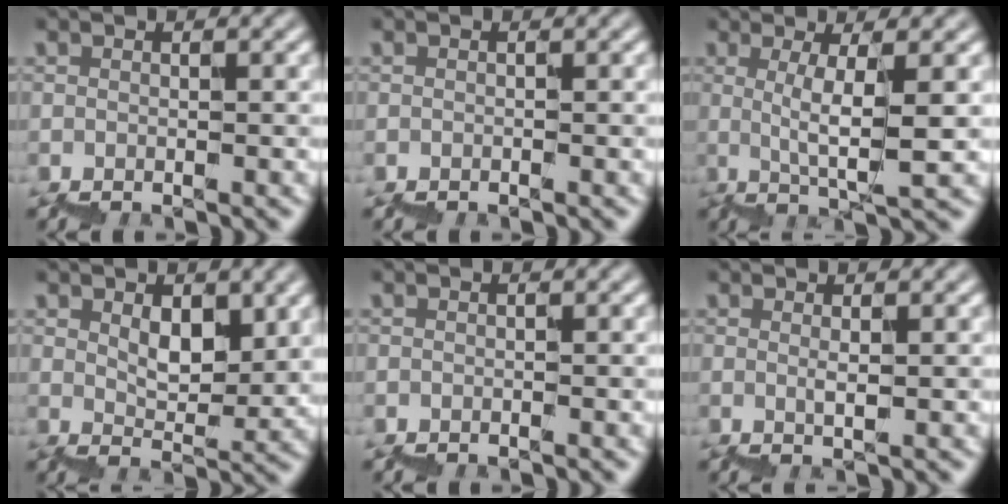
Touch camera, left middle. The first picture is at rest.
{"total": 0.0}
{"total": 3.1, "force": [1.5, 0.2, 2.7], "torque": [-0.047, 0.005, 0.033]}
{"total": 4.0, "force": [2.9, 1.7, 2.1], "torque": [-0.034, 0.001, 0.061]}
{"total": 0.0}
{"total": 0.9, "force": [0.7, 0.1, 0.6], "torque": [-0.008, 0.001, 0.010]}